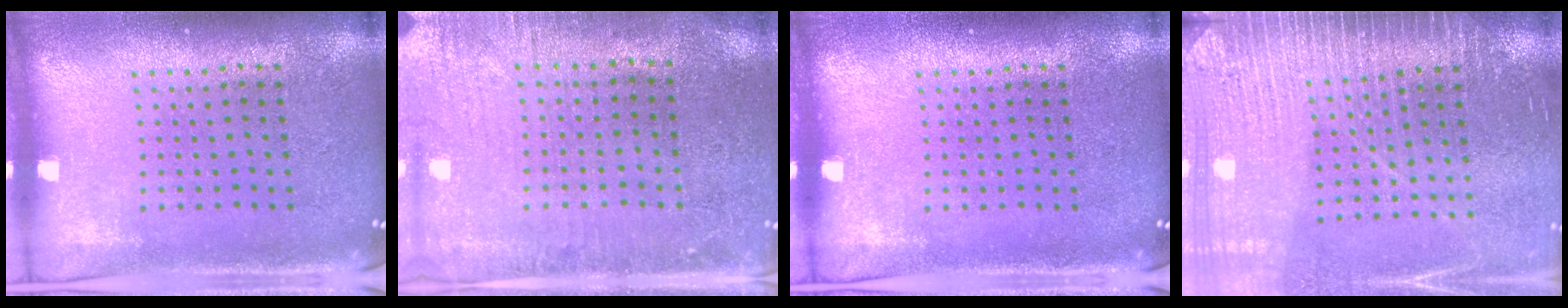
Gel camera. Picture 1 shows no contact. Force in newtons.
{"total": 0.5, "press": 0.3, "slide": 0.5}
{"total": 0.0}
{"total": 3.2, "press": 3.2, "slide": 0.2}